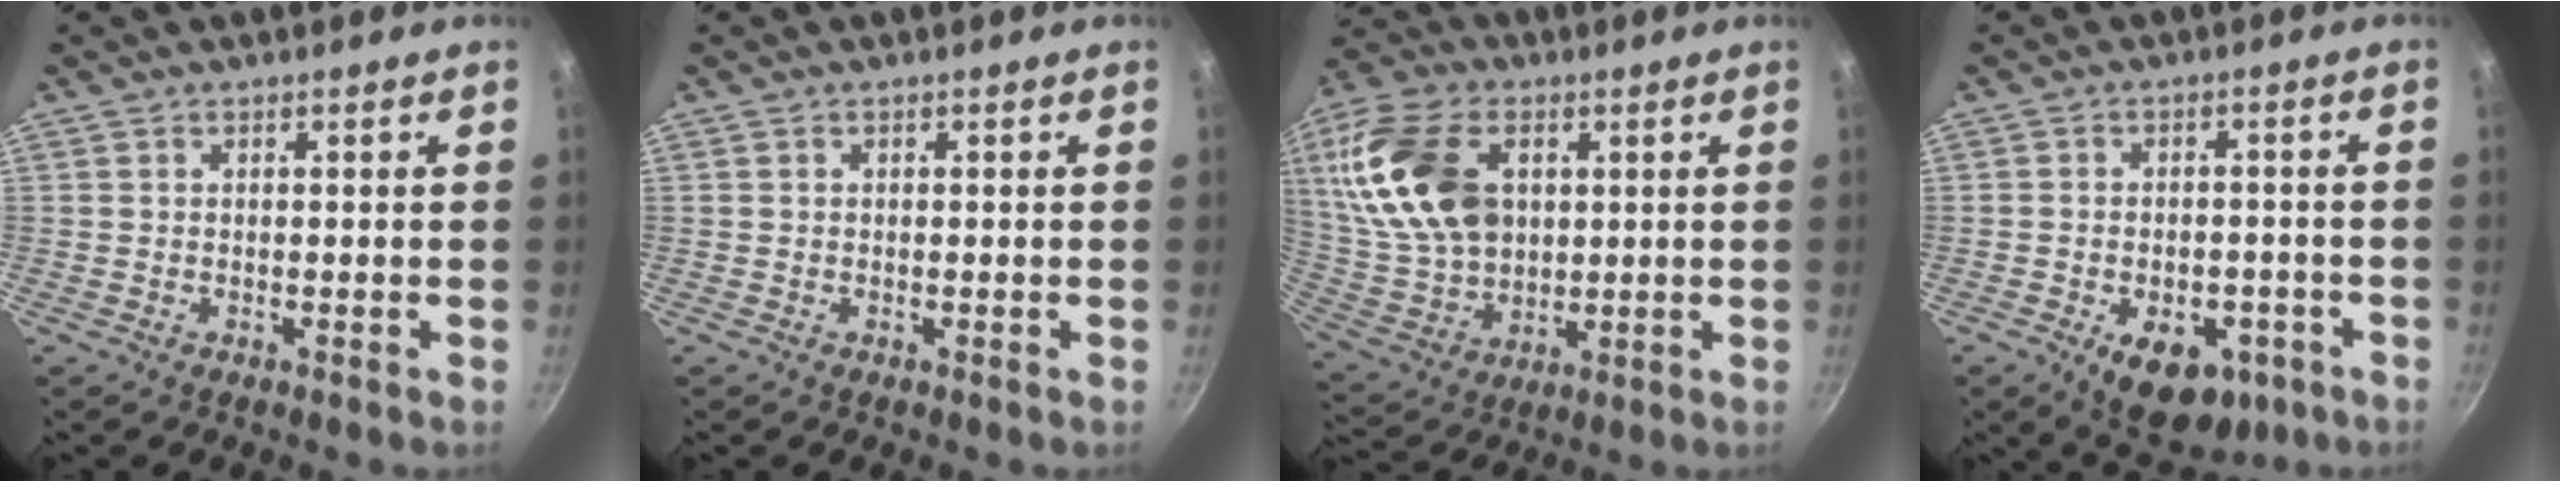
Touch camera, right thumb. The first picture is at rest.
{"total": 0.0}
{"total": 21.5, "force": [5.4, 14.4, 15.0], "torque": [-0.296, -0.006, 0.110]}
{"total": 12.4, "force": [-5.2, 7.6, 8.3], "torque": [-0.080, 0.013, -0.059]}